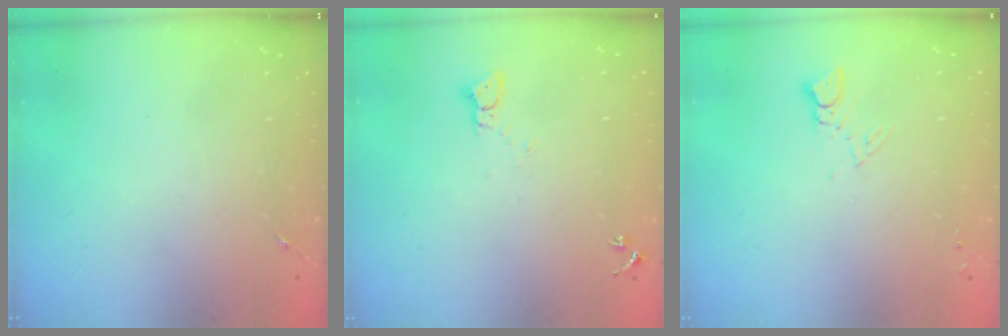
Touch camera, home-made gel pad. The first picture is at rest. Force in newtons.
{"total": 3.3, "press": 3.3, "slide": 0.1}
{"total": 4.1, "press": 4.1, "slide": 0.4}